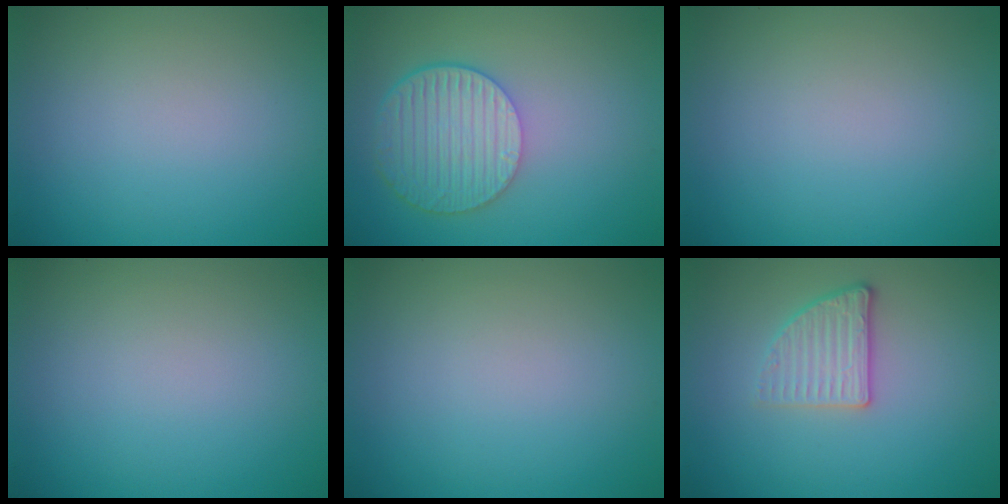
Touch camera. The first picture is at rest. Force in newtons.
{"total": 6.1, "press": 4.5, "slide": 4.2}
{"total": 0.0}
{"total": 0.0}
{"total": 0.0}
{"total": 2.7, "press": 2.4, "slide": 1.1}